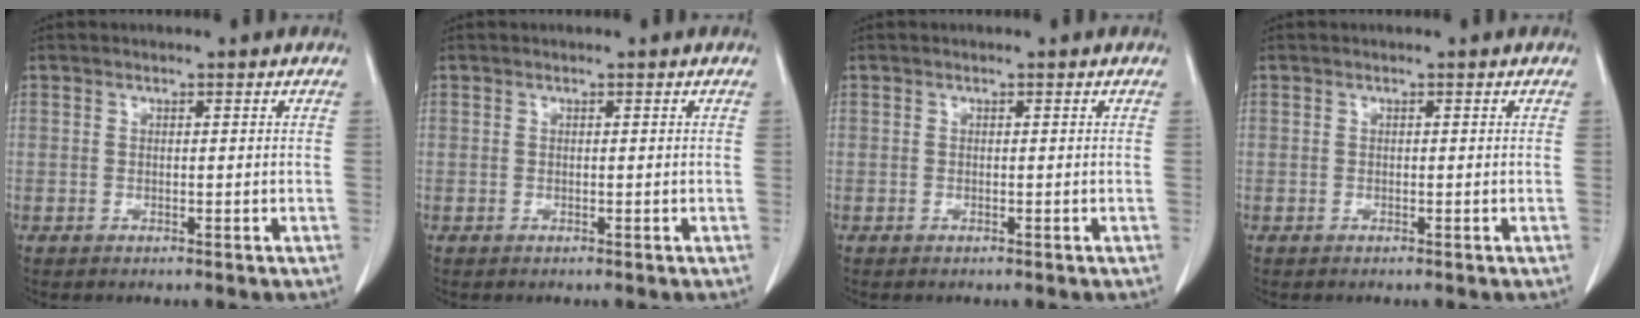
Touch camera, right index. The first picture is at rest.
{"total": 0.0}
{"total": 0.0}
{"total": 0.0}